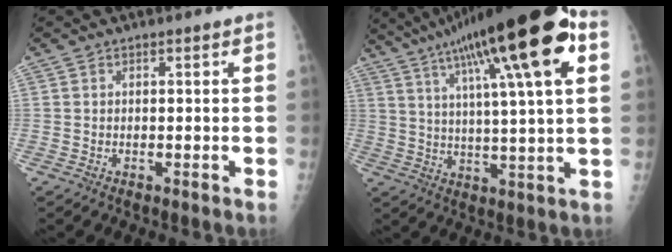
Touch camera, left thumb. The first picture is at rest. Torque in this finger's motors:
{"motor_torque": [0.98, 0.35, 2.06, -0.71, 0.64]}